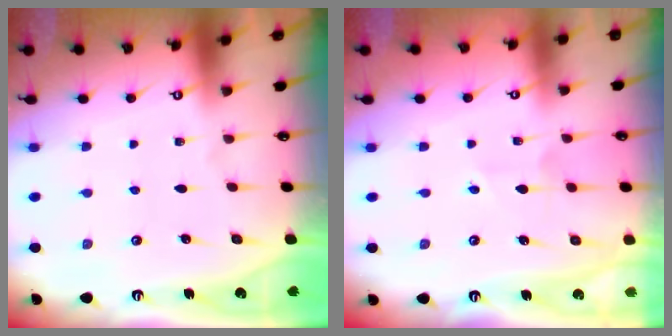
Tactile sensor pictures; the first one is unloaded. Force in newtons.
{"total": 3.7, "press": 3.5, "slide": 1.2}